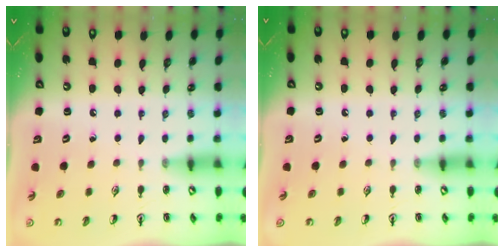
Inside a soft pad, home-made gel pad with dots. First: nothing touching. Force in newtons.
{"total": 0.0}